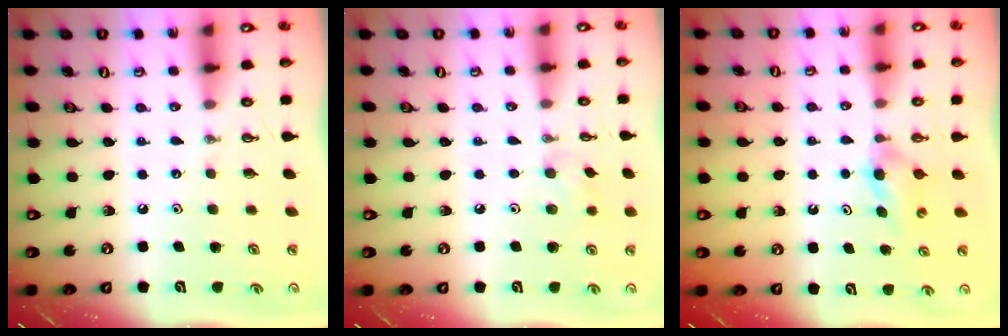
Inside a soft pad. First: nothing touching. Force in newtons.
{"total": 6.5, "press": 6.3, "slide": 1.3}
{"total": 3.6, "press": 3.5, "slide": 0.8}